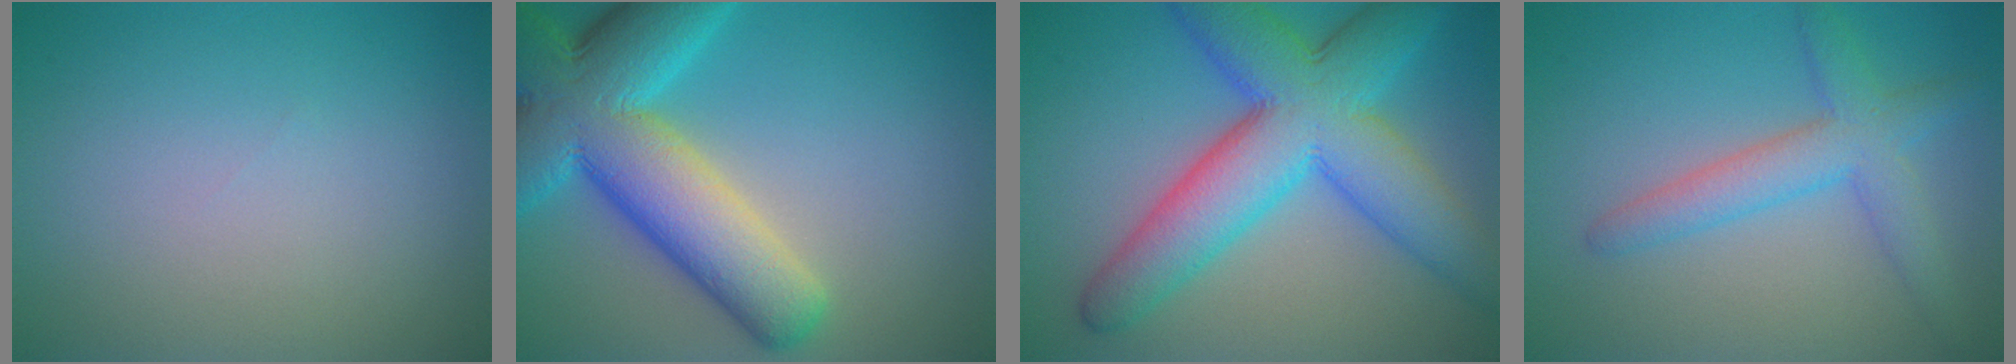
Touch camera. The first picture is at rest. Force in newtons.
{"total": 12.5, "press": 12.5, "slide": 0.5}
{"total": 10.8, "press": 10.8, "slide": 0.1}
{"total": 4.1, "press": 4.1, "slide": 0.1}